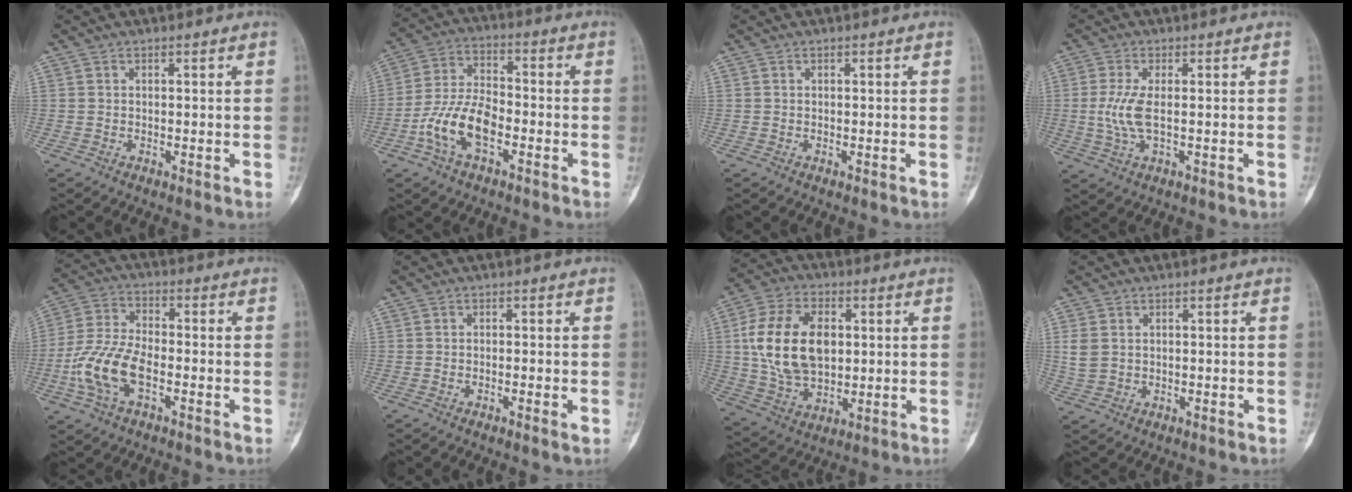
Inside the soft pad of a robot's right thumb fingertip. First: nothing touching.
{"total": 11.0, "force": [-4.1, 5.6, 8.5], "torque": [-0.172, 0.032, -0.081]}
{"total": 0.0}
{"total": 5.4, "force": [-0.1, 1.8, 5.1], "torque": [-0.130, -0.004, -0.001]}
{"total": 11.6, "force": [-3.6, 5.9, 9.3], "torque": [-0.202, 0.024, -0.073]}
{"total": 1.5, "force": [-0.6, 0.2, 1.4], "torque": [-0.031, -0.001, -0.011]}
{"total": 17.2, "force": [2.3, 11.1, 13.0], "torque": [-0.222, 0.001, 0.047]}
{"total": 3.5, "force": [0.5, 2.6, 2.2], "torque": [-0.053, 0.003, 0.016]}